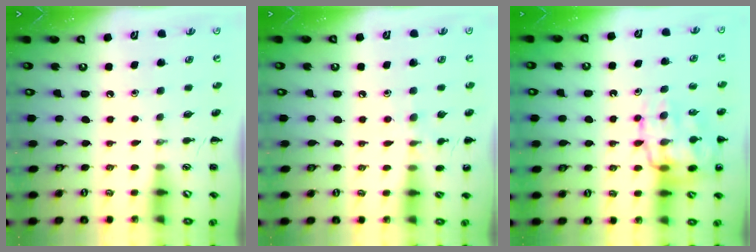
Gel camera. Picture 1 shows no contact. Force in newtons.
{"total": 6.9, "press": 6.7, "slide": 1.9}
{"total": 20.7, "press": 20.5, "slide": 3.0}